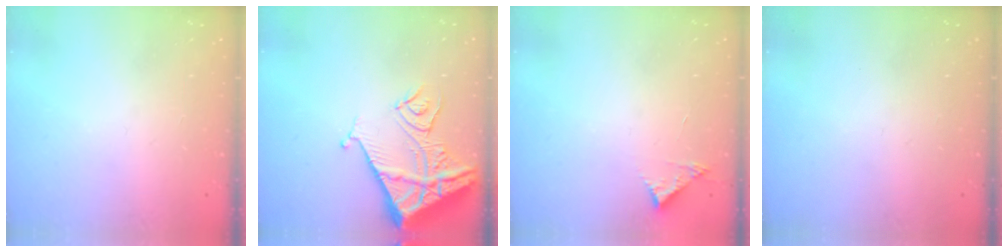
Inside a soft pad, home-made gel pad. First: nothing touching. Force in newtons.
{"total": 13.5, "press": 13.5, "slide": 1.4}
{"total": 3.7, "press": 3.7, "slide": 0.1}
{"total": 0.0}